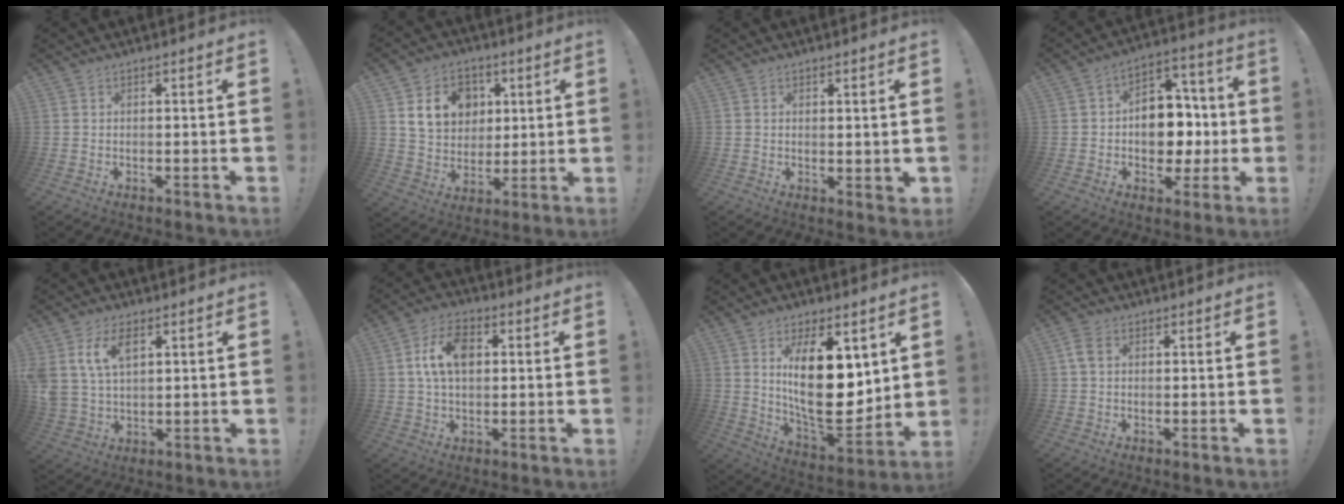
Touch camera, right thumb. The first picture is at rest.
{"total": 14.8, "force": [5.3, 12.2, 6.6], "torque": [-0.094, -0.014, 0.109]}
{"total": 2.0, "force": [1.5, 0.9, 0.9], "torque": [-0.008, -0.006, 0.027]}
{"total": 12.9, "force": [-1.2, 10.7, 7.2], "torque": [-0.081, 0.018, -0.006]}
{"total": 10.2, "force": [4.7, 6.0, 6.8], "torque": [-0.147, -0.010, 0.084]}
{"total": 11.1, "force": [2.4, 7.3, 8.1], "torque": [-0.132, 0.009, 0.044]}
{"total": 22.3, "force": [4.8, 10.8, 18.9], "torque": [-0.318, -0.042, 0.085]}
{"total": 3.7, "force": [1.2, 2.4, 2.6], "torque": [-0.040, 0.003, 0.022]}